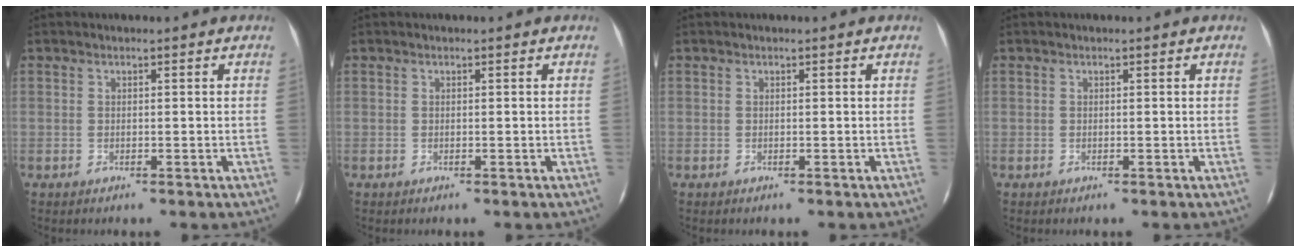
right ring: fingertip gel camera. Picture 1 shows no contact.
{"total": 0.0}
{"total": 0.0}
{"total": 0.0}